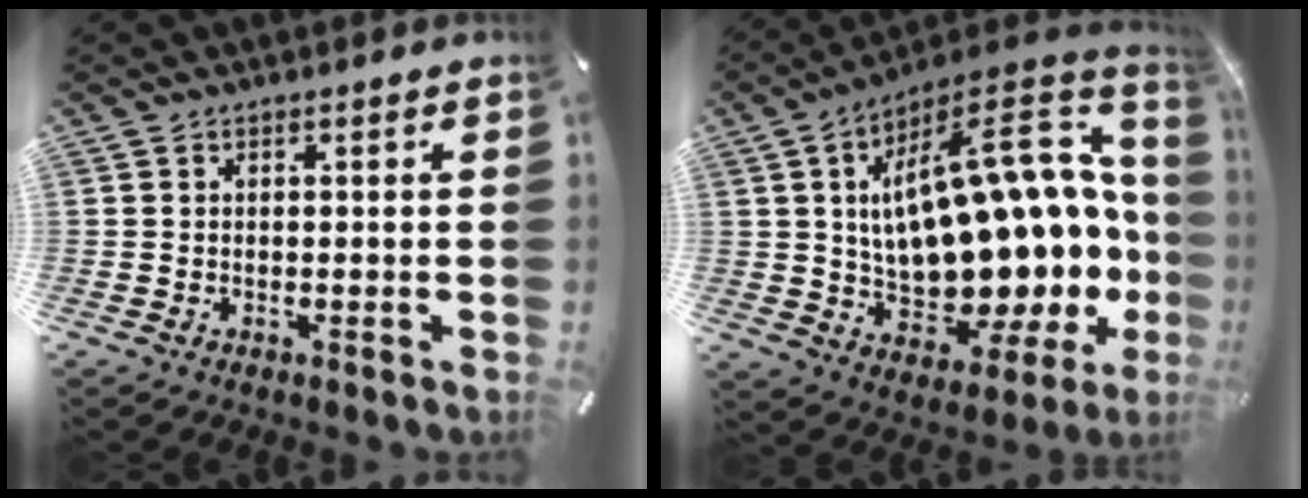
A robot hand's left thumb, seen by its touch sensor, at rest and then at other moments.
{"total": 24.7, "force": [2.1, 12.5, 21.2], "torque": [-0.305, -0.046, 0.046]}